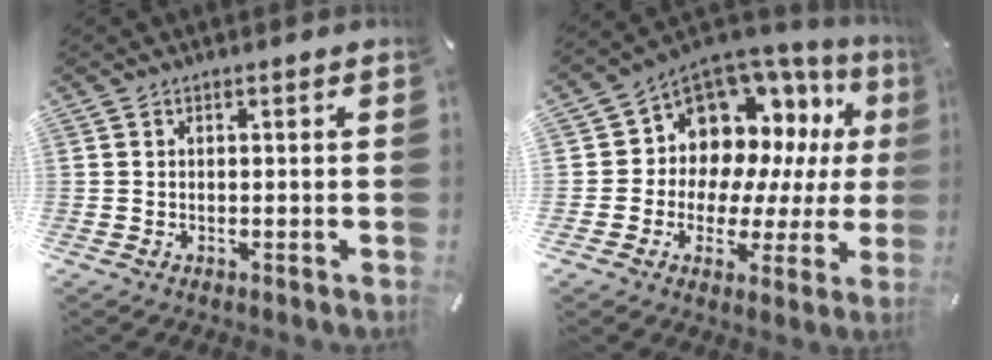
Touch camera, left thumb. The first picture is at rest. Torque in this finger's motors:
{"motor_torque": [0.30, 1.34, 1.39, -0.59, 0.32]}